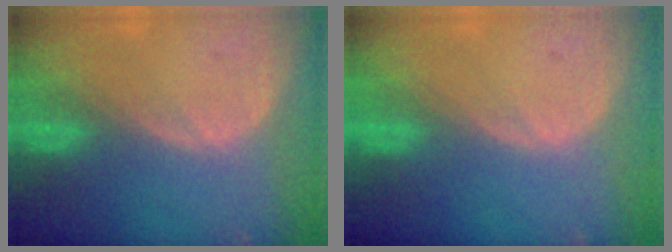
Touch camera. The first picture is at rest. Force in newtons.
{"total": 0.0}